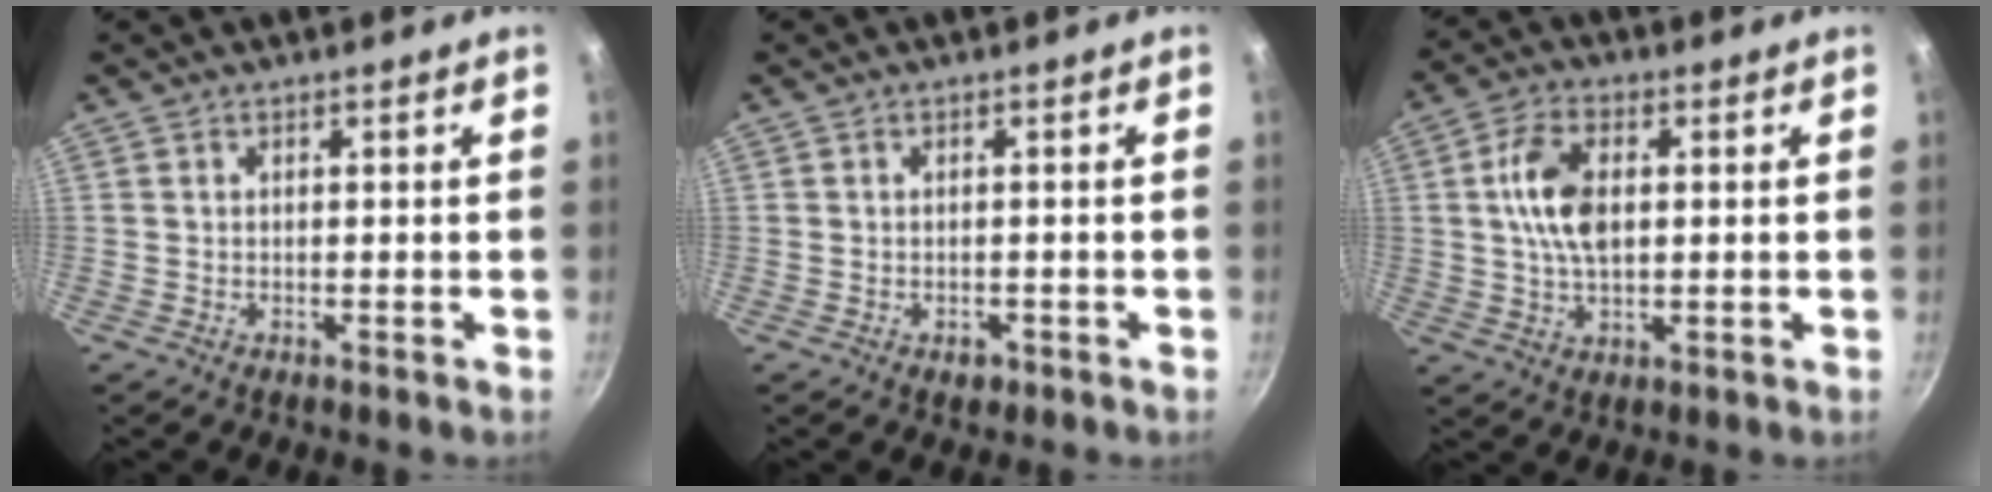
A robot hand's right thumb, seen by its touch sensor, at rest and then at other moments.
{"total": 1.2, "force": [-0.7, 0.8, 0.6], "torque": [-0.004, 0.004, -0.006]}
{"total": 9.5, "force": [1.3, 5.3, 7.8], "torque": [-0.149, 0.003, 0.025]}